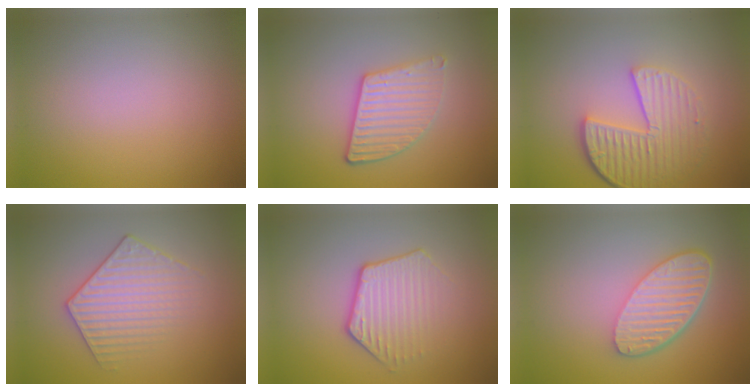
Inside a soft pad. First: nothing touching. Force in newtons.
{"total": 3.7, "press": 3.2, "slide": 2.0}
{"total": 5.7, "press": 4.2, "slide": 3.9}
{"total": 3.5, "press": 3.2, "slide": 1.4}
{"total": 3.7, "press": 3.1, "slide": 2.1}
{"total": 5.8, "press": 4.3, "slide": 3.9}